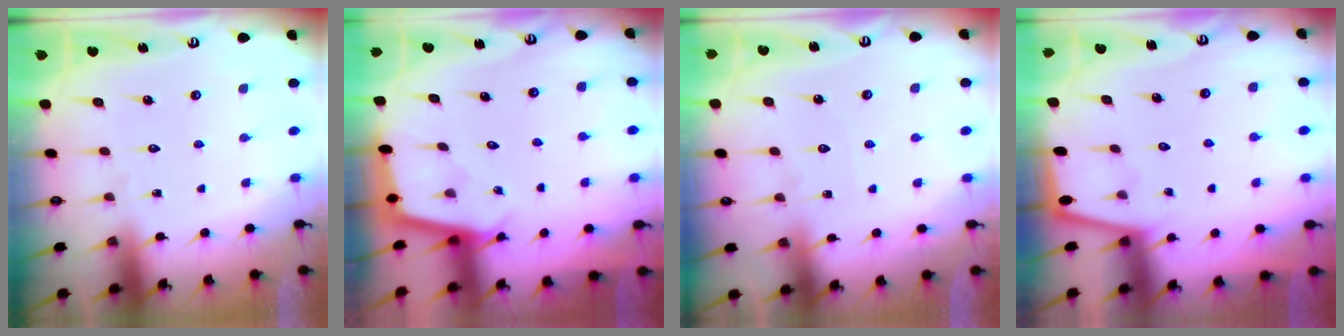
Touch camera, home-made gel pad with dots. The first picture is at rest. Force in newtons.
{"total": 2.1, "press": 2.1, "slide": 0.2}
{"total": 3.6, "press": 3.6, "slide": 0.5}
{"total": 1.3, "press": 1.2, "slide": 0.2}